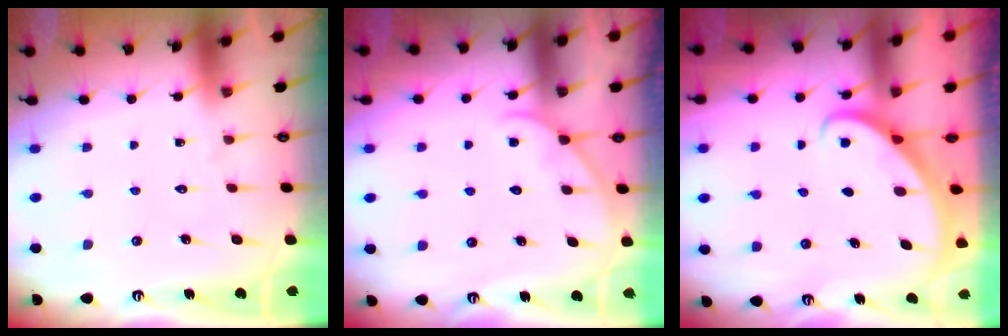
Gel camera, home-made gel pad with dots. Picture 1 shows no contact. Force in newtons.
{"total": 4.0, "press": 4.0, "slide": 0.3}
{"total": 2.7, "press": 2.7, "slide": 0.2}